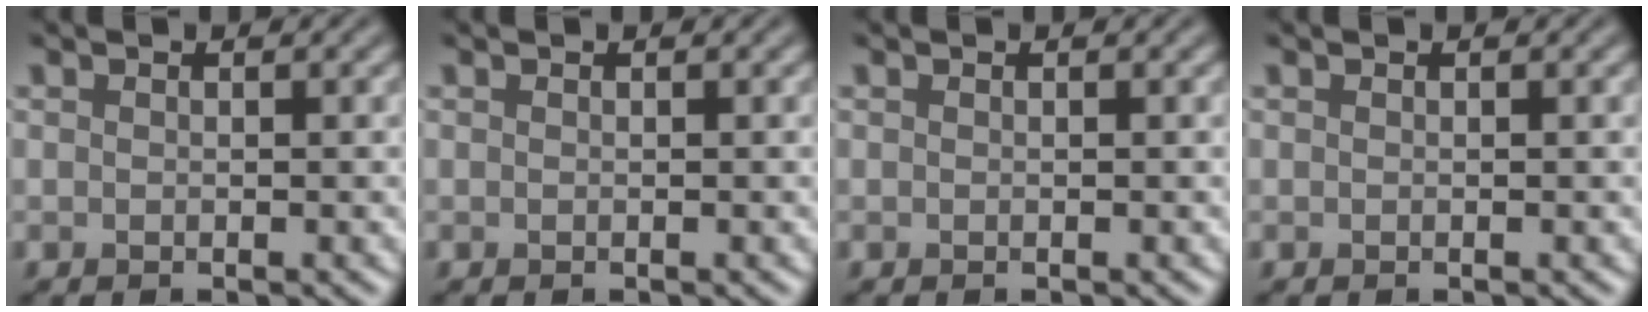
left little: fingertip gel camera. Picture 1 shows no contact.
{"total": 0.0}
{"total": 0.0}
{"total": 0.0}